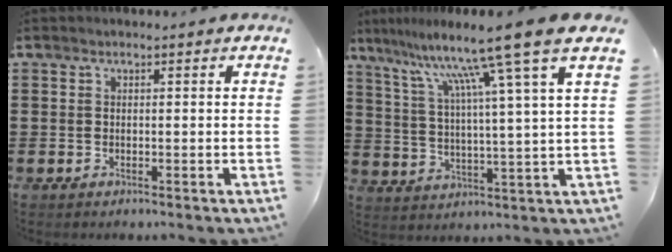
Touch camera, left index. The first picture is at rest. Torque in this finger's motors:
{"motor_torque": [2.14, 0.00, 0.52, 0.21]}